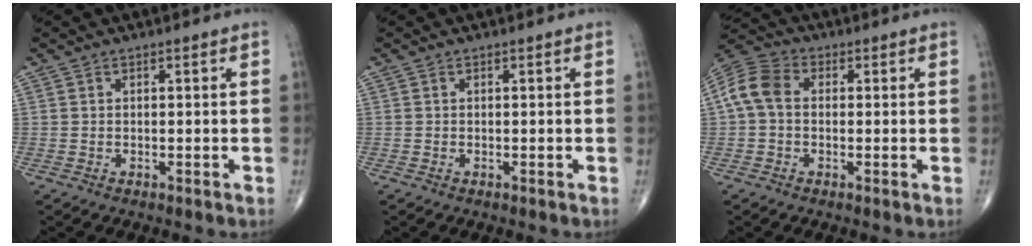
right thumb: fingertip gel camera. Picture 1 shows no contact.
{"total": 0.0}
{"total": 7.7, "force": [0.3, 5.6, 5.3], "torque": [-0.108, 0.026, -0.003]}